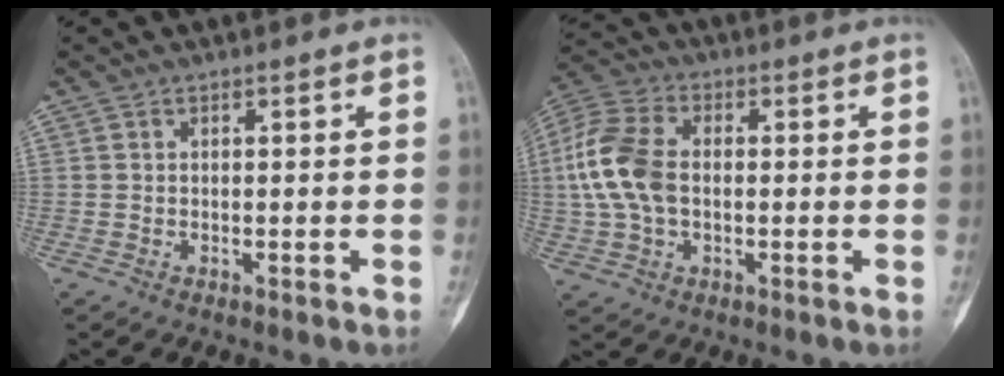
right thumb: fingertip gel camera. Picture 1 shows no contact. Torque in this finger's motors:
{"motor_torque": [1.05, 1.69, 1.10, 0.06, 0.19]}